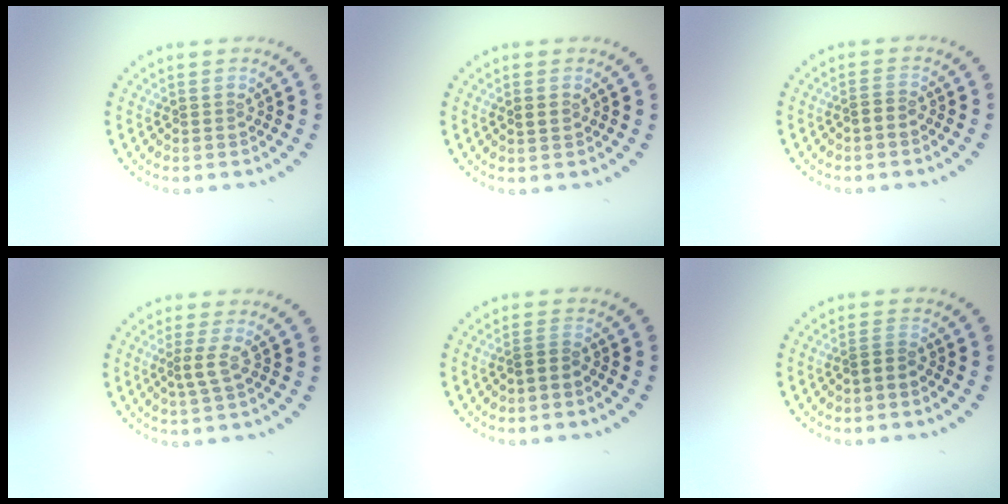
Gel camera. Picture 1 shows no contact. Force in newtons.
{"total": 0.9, "press": 0.9, "slide": 0.2}
{"total": 0.9, "press": 0.9, "slide": 0.3}
{"total": 1.6, "press": 1.1, "slide": 1.2}
{"total": 1.4, "press": 1.1, "slide": 0.8}
{"total": 1.4, "press": 1.1, "slide": 0.8}